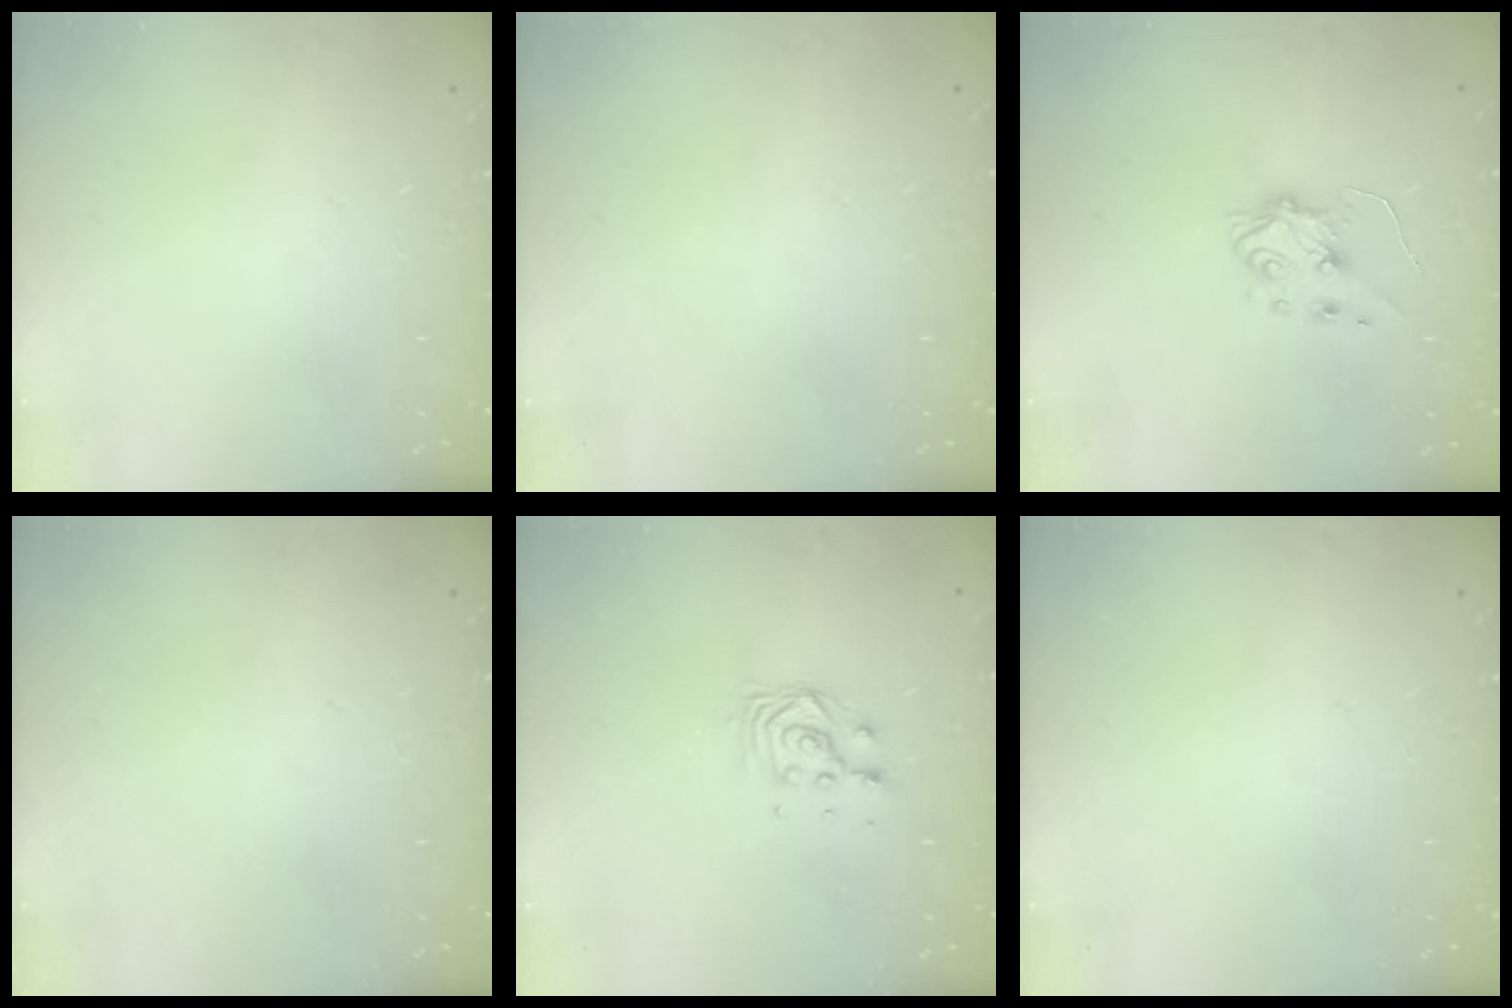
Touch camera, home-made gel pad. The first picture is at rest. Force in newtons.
{"total": 0.0}
{"total": 5.9, "press": 5.9, "slide": 0.9}
{"total": 0.0}
{"total": 4.7, "press": 4.6, "slide": 0.6}
{"total": 0.0}